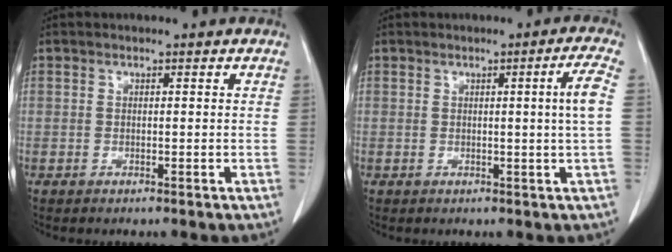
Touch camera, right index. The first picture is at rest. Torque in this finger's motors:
{"motor_torque": [0.42, -0.01, 0.03, 0.04]}